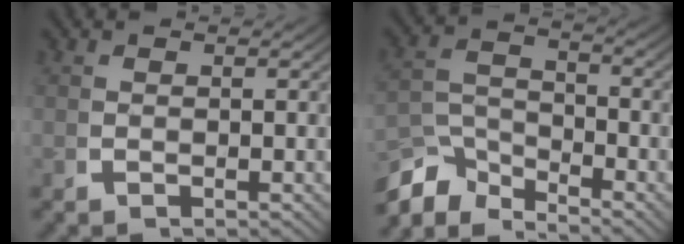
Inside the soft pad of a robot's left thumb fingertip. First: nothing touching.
{"total": 5.9, "force": [-3.7, 3.3, 3.2], "torque": [-0.046, -0.017, -0.065]}